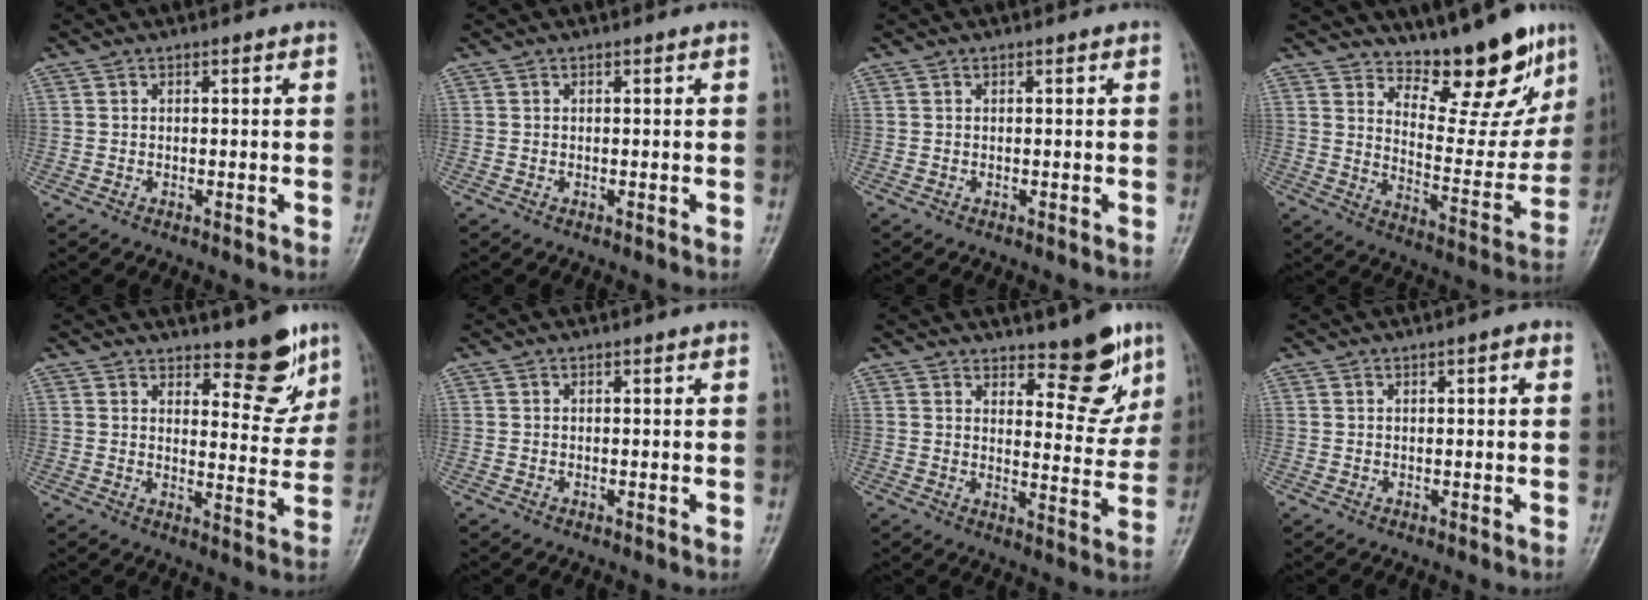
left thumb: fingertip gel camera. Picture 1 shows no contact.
{"total": 0.0}
{"total": 0.0}
{"total": 15.3, "force": [11.9, 5.4, 7.9], "torque": [-0.058, -0.093, 0.183]}
{"total": 8.9, "force": [6.5, 3.5, 5.0], "torque": [-0.031, -0.050, 0.095]}
{"total": 0.0}
{"total": 9.9, "force": [6.9, 3.9, 5.9], "torque": [-0.042, -0.052, 0.103]}
{"total": 1.6, "force": [0.6, 0.7, 1.4], "torque": [-0.015, 0.002, 0.007]}